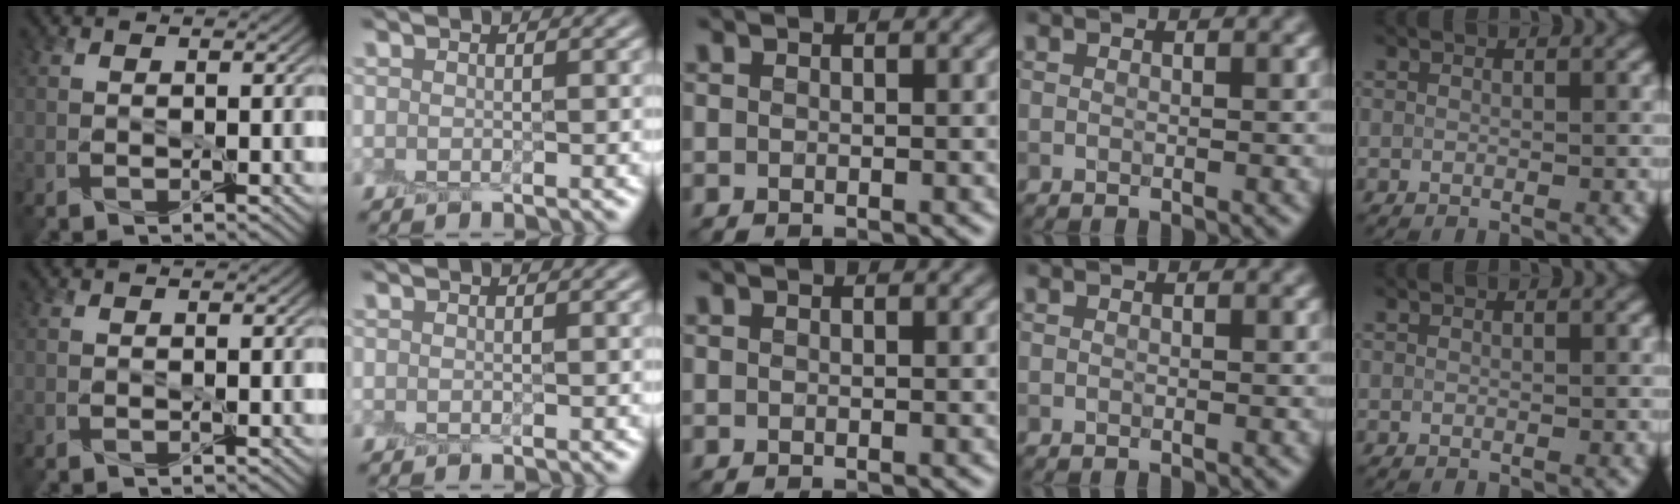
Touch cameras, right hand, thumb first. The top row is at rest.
{}